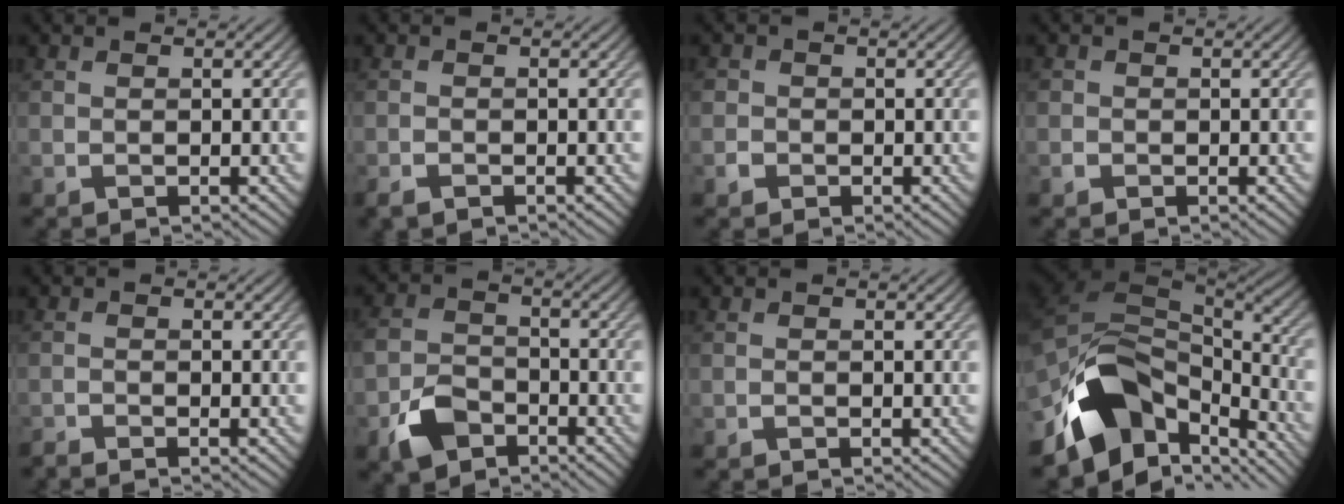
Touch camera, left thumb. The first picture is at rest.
{"total": 1.6, "force": [-1.3, 0.6, 0.8], "torque": [-0.017, 0.000, -0.028]}
{"total": 1.4, "force": [-0.4, 1.3, 0.2], "torque": [0.004, 0.003, -0.011]}
{"total": 0.8, "force": [-0.3, 0.7, 0.0], "torque": [0.006, 0.001, -0.008]}
{"total": 1.8, "force": [-1.7, -0.3, 0.5], "torque": [-0.016, 0.001, -0.036]}
{"total": 5.9, "force": [-3.7, 3.6, 3.0], "torque": [-0.071, -0.001, -0.083]}
{"total": 0.0}
{"total": 14.2, "force": [-6.7, 8.5, 9.1], "torque": [-0.201, -0.019, -0.112]}